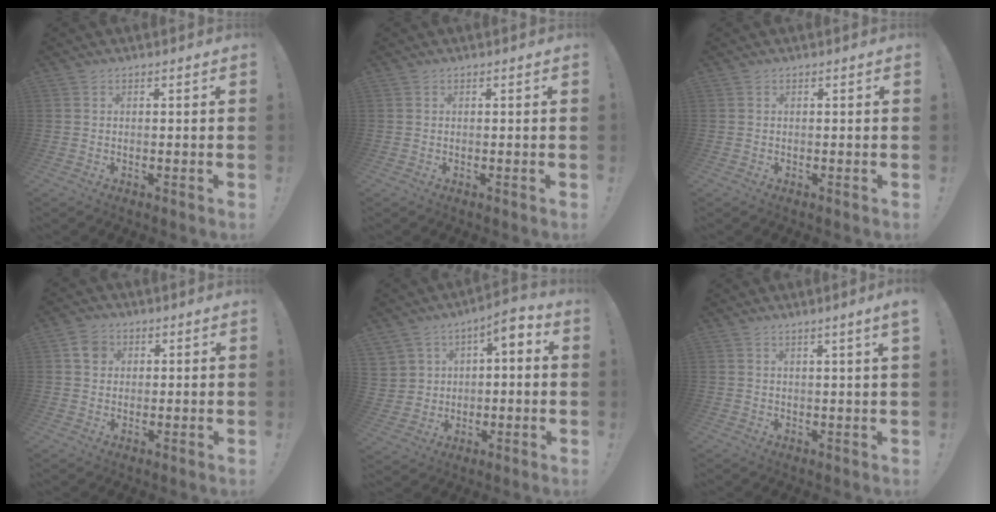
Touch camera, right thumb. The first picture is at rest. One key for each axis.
{"total": 0.0}
{"total": 0.0}
{"total": 5.1, "fx": 1.9, "fy": 4.4, "fz": 1.7, "tx": -0.021, "ty": 0.002, "tz": 0.036}
{"total": 7.8, "fx": 2.5, "fy": 6.6, "fz": 3.4, "tx": -0.045, "ty": -0.011, "tz": 0.051}
{"total": 2.7, "fx": 1.7, "fy": -0.8, "fz": 2.0, "tx": -0.027, "ty": -0.010, "tz": 0.024}